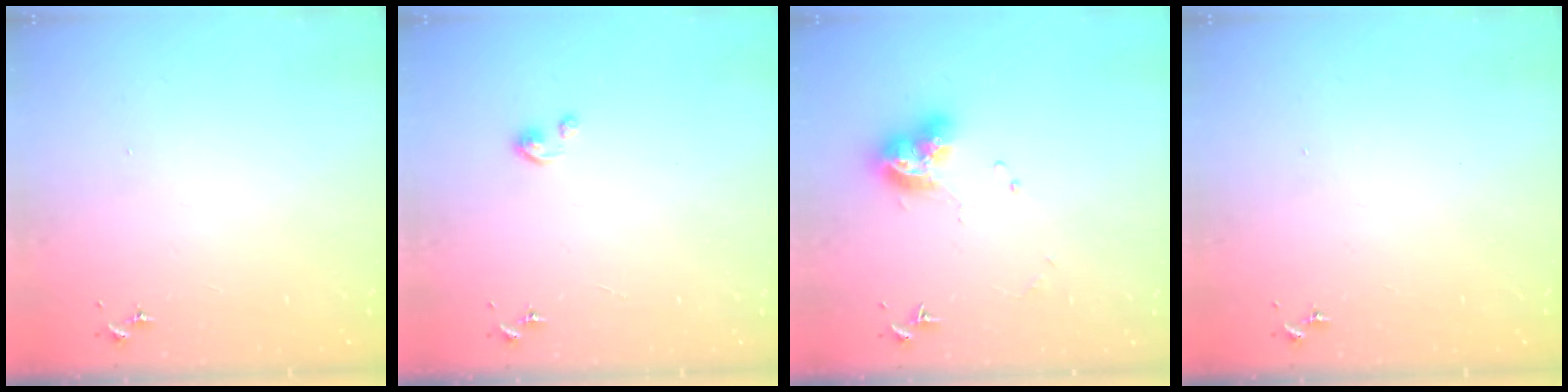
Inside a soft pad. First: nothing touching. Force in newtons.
{"total": 2.4, "press": 2.4, "slide": 0.3}
{"total": 10.5, "press": 10.5, "slide": 1.2}
{"total": 0.0}